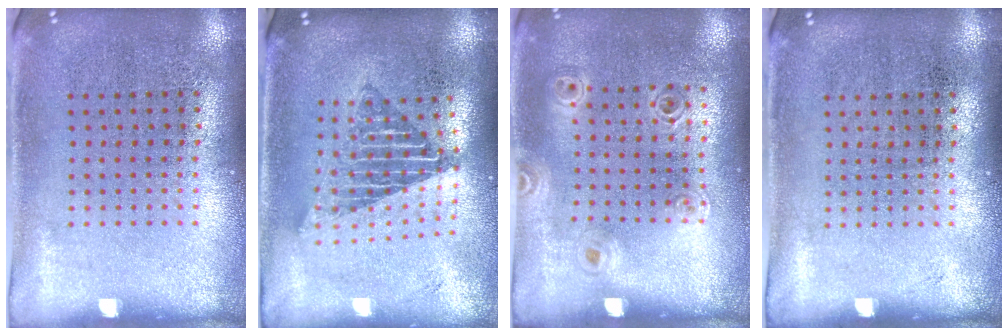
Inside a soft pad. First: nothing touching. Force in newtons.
{"total": 1.6, "press": 1.4, "slide": 0.9}
{"total": 0.9, "press": 0.9, "slide": 0.1}
{"total": 0.0}